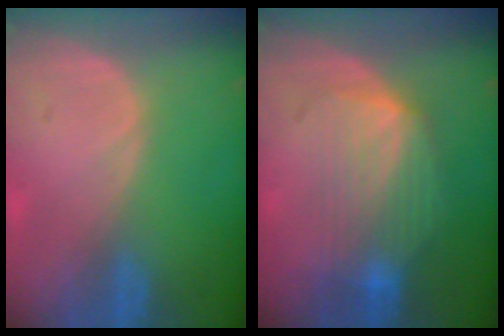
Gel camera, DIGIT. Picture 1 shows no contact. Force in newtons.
{"total": 7.5, "press": 7.3, "slide": 1.7}